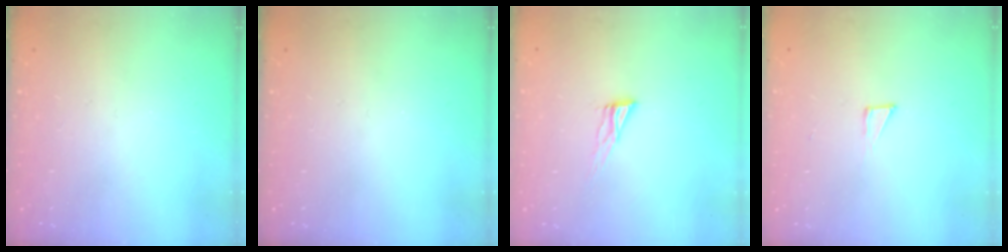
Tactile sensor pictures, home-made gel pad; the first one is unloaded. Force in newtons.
{"total": 0.0}
{"total": 6.9, "press": 6.8, "slide": 0.5}
{"total": 3.6, "press": 3.6, "slide": 0.4}